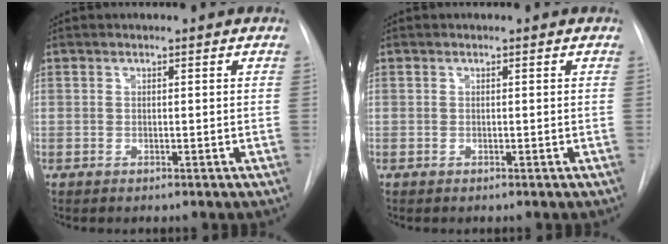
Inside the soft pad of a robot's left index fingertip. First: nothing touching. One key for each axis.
{"total": 0.0}